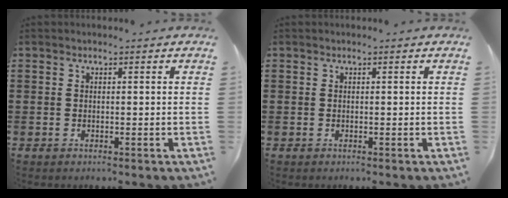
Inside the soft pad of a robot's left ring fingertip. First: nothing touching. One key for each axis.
{"total": 0.0}